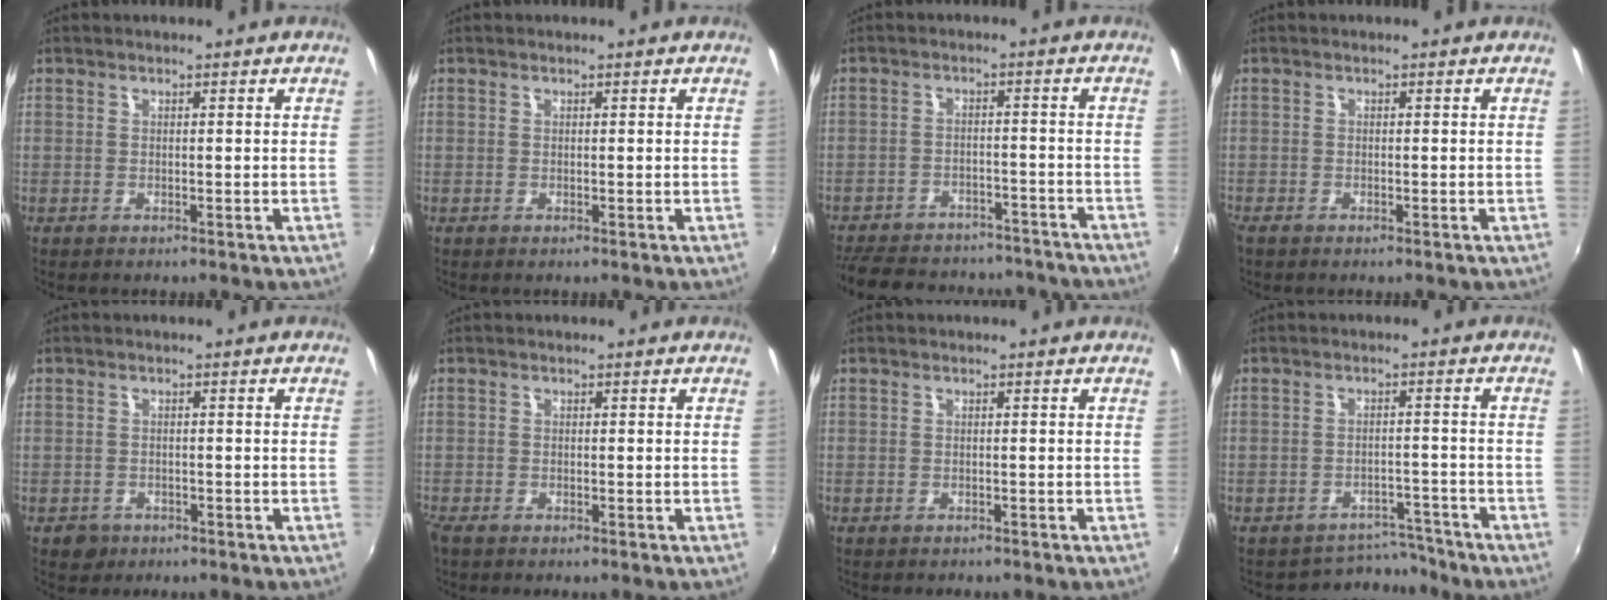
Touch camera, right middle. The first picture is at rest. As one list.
[{"total": 0.0}, {"total": 22.8, "force": [-19.5, 8.6, 8.3], "torque": [-0.188, 0.017, -0.252]}, {"total": 1.1, "force": [-0.9, 0.5, 0.3], "torque": [-0.008, -0.005, -0.020]}, {"total": 2.6, "force": [-1.4, 2.1, 0.6], "torque": [-0.019, -0.002, -0.019]}, {"total": 1.5, "force": [-1.2, 0.6, 0.6], "torque": [-0.015, -0.007, -0.026]}, {"total": 0.8, "force": [-0.8, 0.3, 0.0], "torque": [-0.004, -0.002, -0.011]}, {"total": 5.2, "force": [-4.8, 1.7, -1.0], "torque": [0.020, 0.015, -0.068]}]